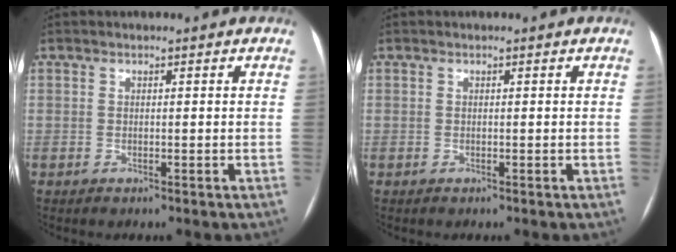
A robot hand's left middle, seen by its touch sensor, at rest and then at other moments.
{"total": 0.0}